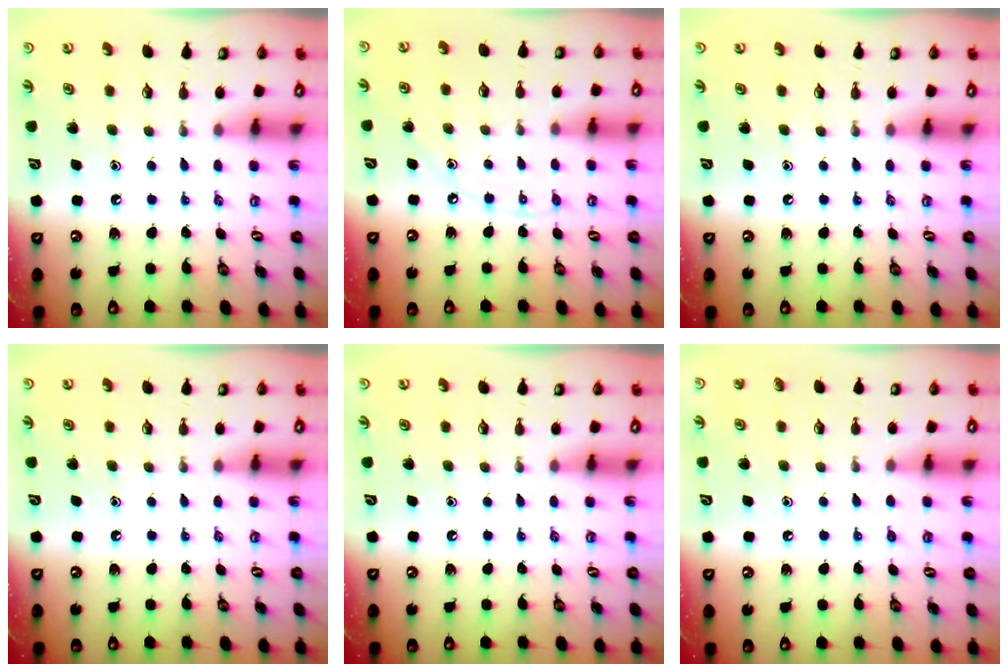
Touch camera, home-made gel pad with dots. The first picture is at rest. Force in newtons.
{"total": 6.2, "press": 6.2, "slide": 0.6}
{"total": 0.0}
{"total": 0.0}
{"total": 0.0}
{"total": 4.1, "press": 4.1, "slide": 0.5}